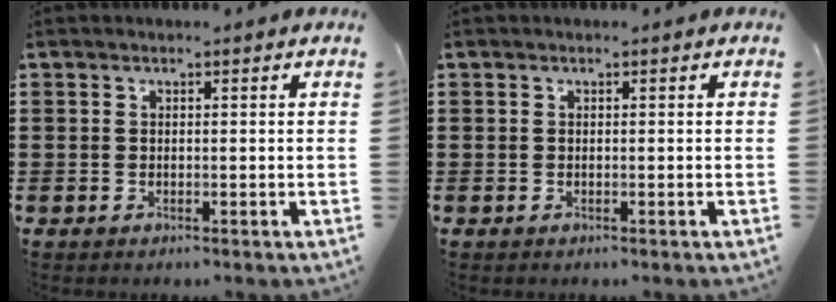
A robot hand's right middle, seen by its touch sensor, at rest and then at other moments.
{"total": 0.0}